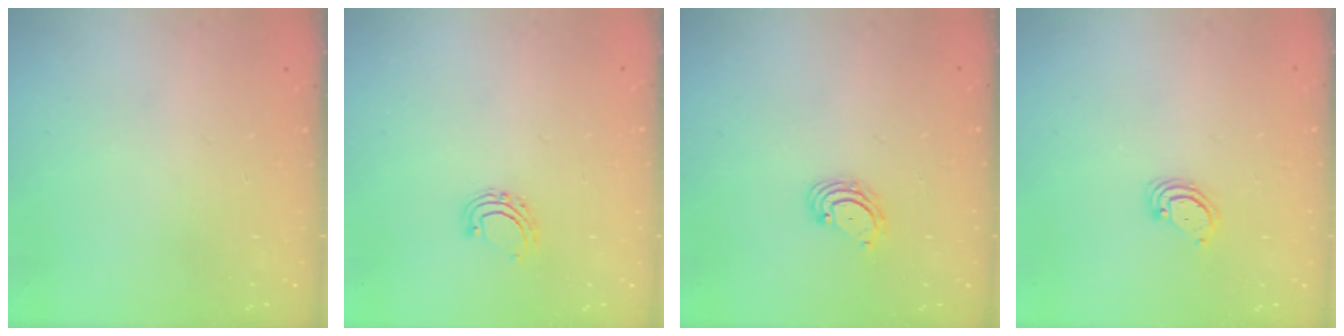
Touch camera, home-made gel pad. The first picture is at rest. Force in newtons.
{"total": 5.5, "press": 5.4, "slide": 1.1}
{"total": 3.3, "press": 3.3, "slide": 0.4}
{"total": 2.9, "press": 2.9, "slide": 0.2}